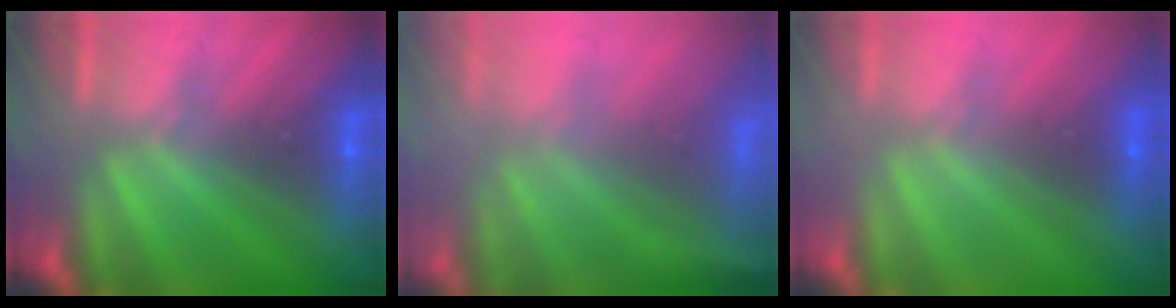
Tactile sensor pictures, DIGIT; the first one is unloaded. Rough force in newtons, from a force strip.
{"total": 6.9}
{"total": 3.3}